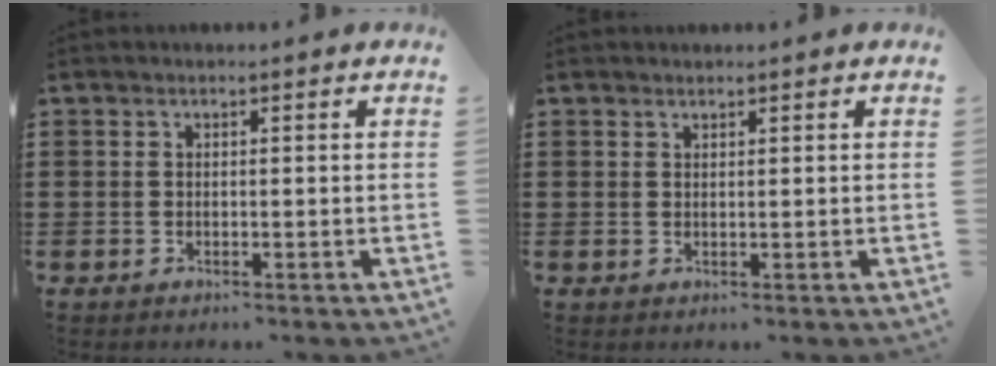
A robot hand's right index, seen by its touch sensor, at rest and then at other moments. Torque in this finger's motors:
{"motor_torque": [-0.11, -0.01, -0.02, -0.01]}